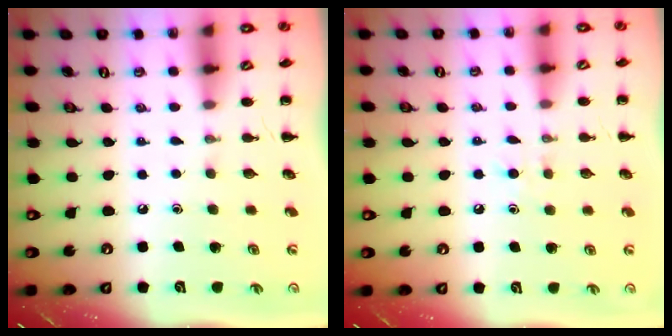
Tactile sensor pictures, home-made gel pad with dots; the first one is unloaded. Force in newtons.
{"total": 4.2, "press": 4.0, "slide": 1.3}